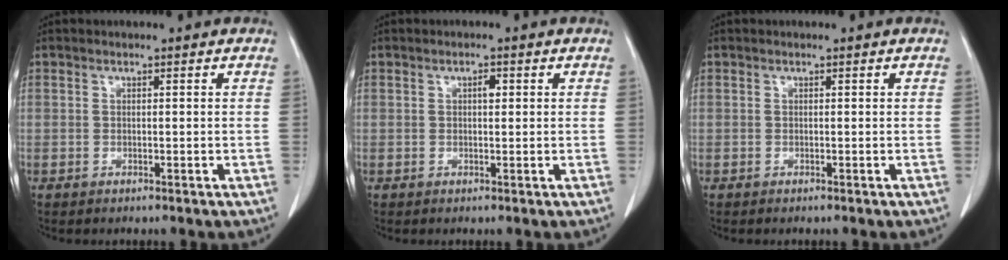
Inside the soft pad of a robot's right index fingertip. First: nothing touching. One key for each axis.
{"total": 1.3, "fx": 0.3, "fy": 0.6, "fz": 1.1, "tx": -0.017, "ty": 0.002, "tz": 0.004}
{"total": 0.0}